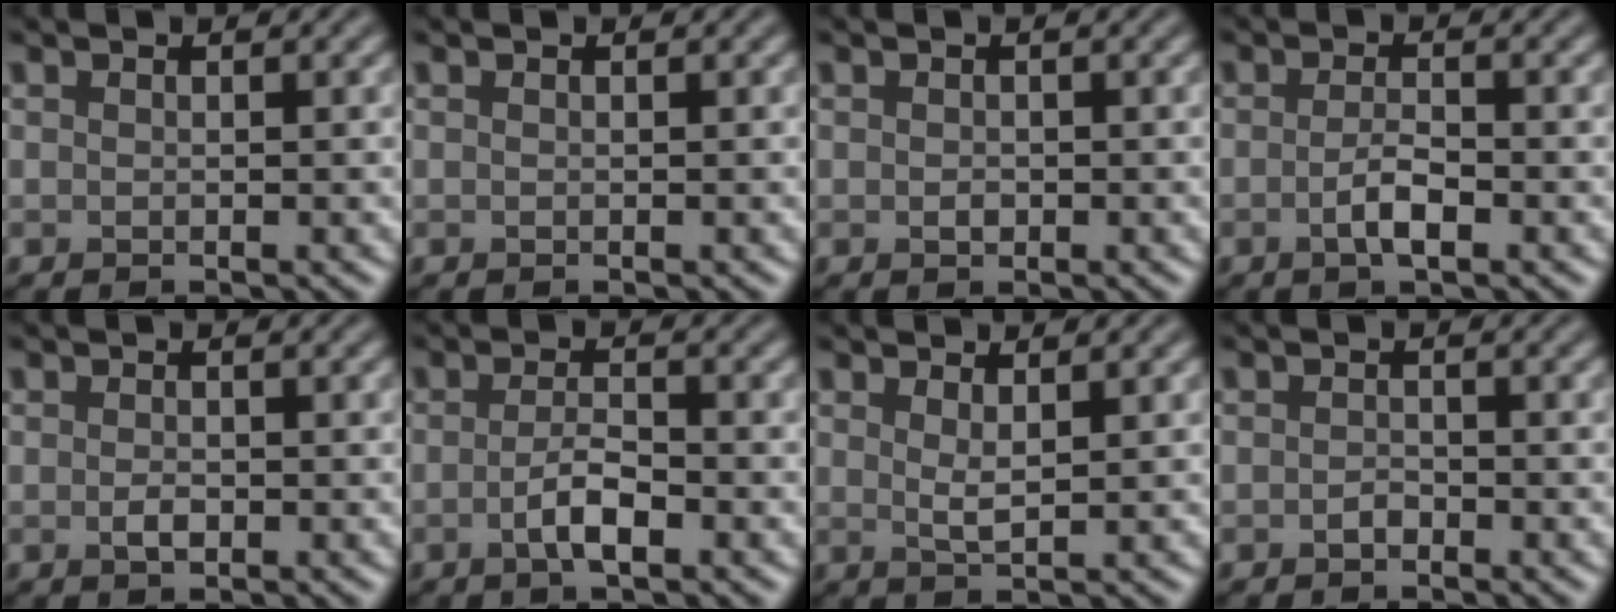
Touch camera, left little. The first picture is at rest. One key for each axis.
{"total": 0.0}
{"total": 0.7, "fx": -0.1, "fy": 0.5, "fz": 0.4, "tx": -0.006, "ty": -0.003, "tz": -0.001}
{"total": 2.1, "fx": -0.7, "fy": 0.6, "fz": 1.9, "tx": -0.037, "ty": 0.001, "tz": -0.016}
{"total": 1.1, "fx": -0.3, "fy": 0.6, "fz": 0.9, "tx": -0.019, "ty": -0.001, "tz": -0.006}
{"total": 2.6, "fx": -0.9, "fy": 0.8, "fz": 2.3, "tx": -0.045, "ty": 0.002, "tz": -0.021}
{"total": 1.5, "fx": 1.0, "fy": 0.3, "fz": 1.1, "tx": -0.022, "ty": -0.006, "tz": 0.019}
{"total": 0.8, "fx": -0.5, "fy": 0.5, "fz": 0.5, "tx": -0.009, "ty": -0.001, "tz": -0.009}